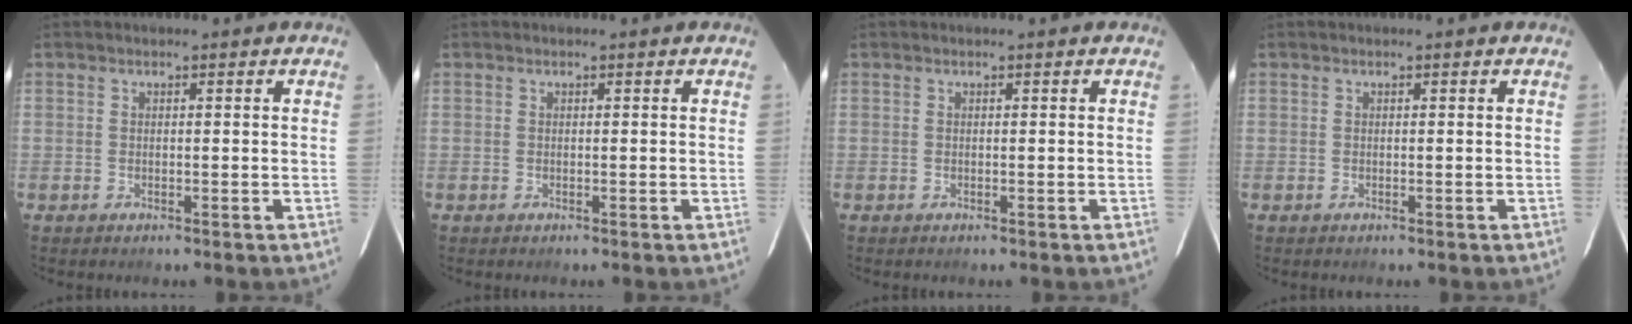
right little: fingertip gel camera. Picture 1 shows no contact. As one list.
[{"total": 0.0}, {"total": 0.0}, {"total": 0.0}]